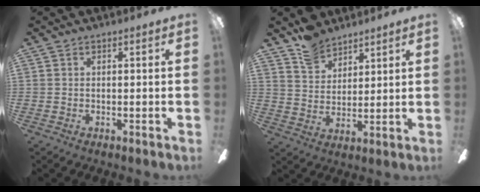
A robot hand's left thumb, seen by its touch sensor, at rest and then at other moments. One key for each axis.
{"total": 8.4, "fx": 6.9, "fy": 4.4, "fz": 2.0, "tx": -0.044, "ty": -0.033, "tz": 0.132}